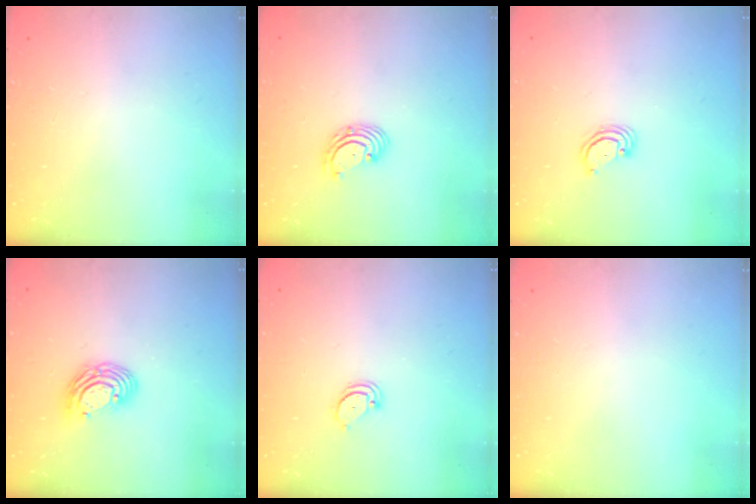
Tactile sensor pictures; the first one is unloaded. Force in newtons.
{"total": 2.9, "press": 2.9, "slide": 0.1}
{"total": 2.8, "press": 2.8, "slide": 0.3}
{"total": 8.5, "press": 8.4, "slide": 1.3}
{"total": 2.1, "press": 2.1, "slide": 0.2}
{"total": 0.0}